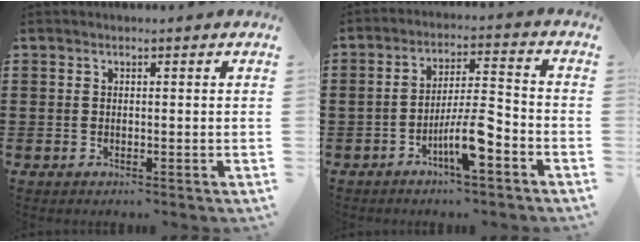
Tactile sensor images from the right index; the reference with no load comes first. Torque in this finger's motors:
{"motor_torque": [2.14, 0.00, 0.46, 0.13]}